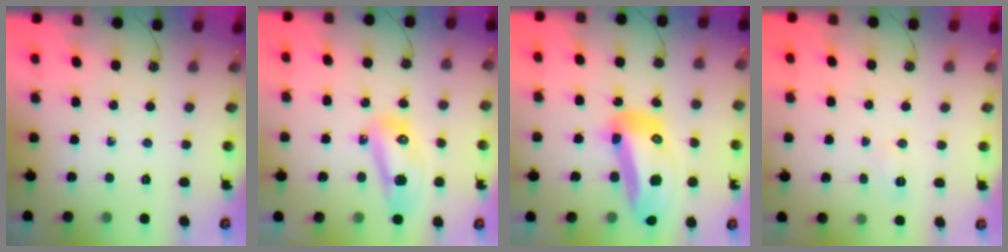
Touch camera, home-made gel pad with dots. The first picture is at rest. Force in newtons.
{"total": 10.6, "press": 10.5, "slide": 1.4}
{"total": 18.6, "press": 18.5, "slide": 2.1}
{"total": 3.7, "press": 3.7, "slide": 0.6}